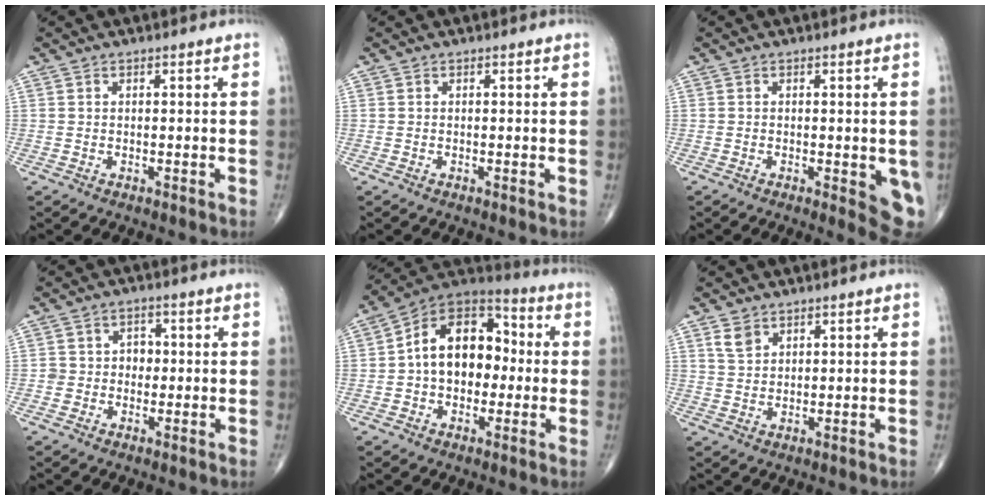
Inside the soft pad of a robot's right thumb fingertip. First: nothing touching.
{"total": 0.0}
{"total": 6.5, "force": [-1.3, 2.1, 6.0], "torque": [-0.061, -0.012, -0.016]}
{"total": 4.0, "force": [-0.4, 3.7, 1.3], "torque": [0.009, 0.015, -0.012]}
{"total": 15.7, "force": [0.2, 10.8, 11.4], "torque": [-0.144, 0.040, -0.010]}
{"total": 3.1, "force": [1.9, 2.0, 1.4], "torque": [-0.019, -0.006, 0.042]}